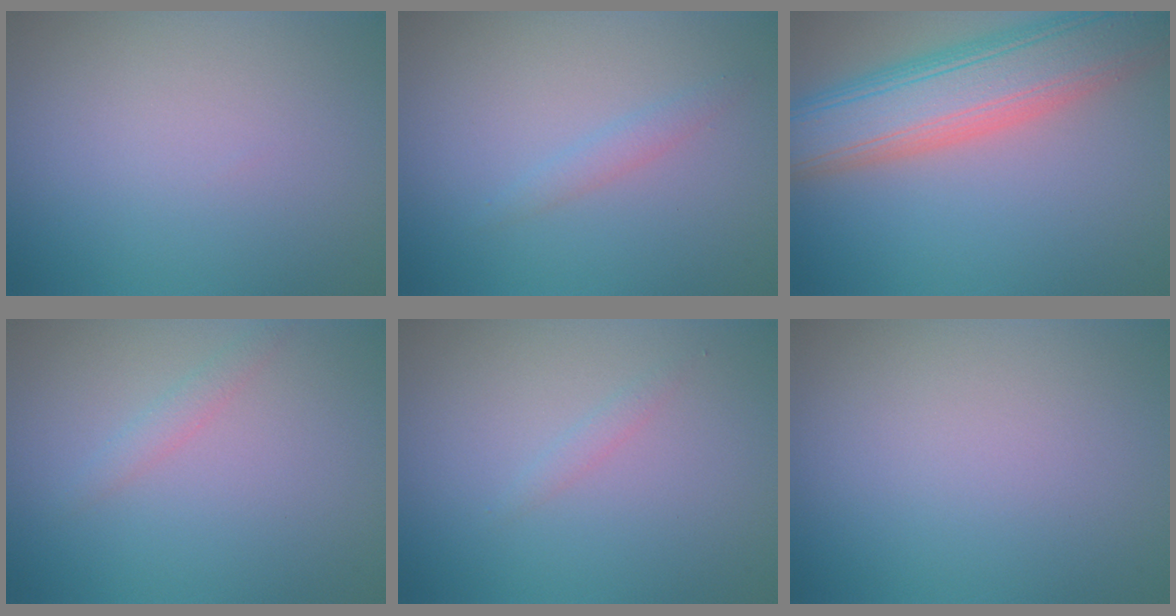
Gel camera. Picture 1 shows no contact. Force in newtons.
{"total": 1.1, "press": 1.1, "slide": 0.1}
{"total": 9.8, "press": 9.8, "slide": 0.6}
{"total": 1.1, "press": 1.1, "slide": 0.1}
{"total": 0.7, "press": 0.7, "slide": 0.1}
{"total": 0.0}